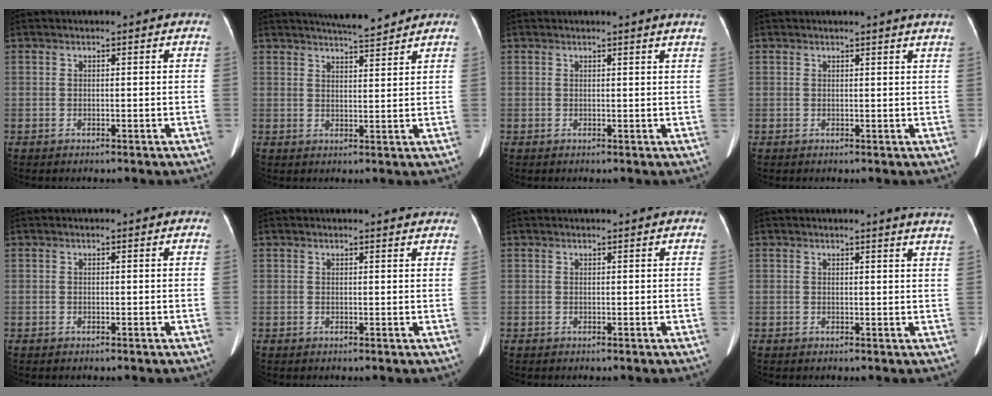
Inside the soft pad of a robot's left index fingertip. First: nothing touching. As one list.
[{"total": 6.8, "force": [6.3, 0.3, 2.5], "torque": [-0.043, 0.007, 0.093]}, {"total": 2.0, "force": [1.8, -0.6, 0.7], "torque": [-0.018, -0.009, 0.015]}, {"total": 2.5, "force": [2.4, -0.5, 0.8], "torque": [-0.013, -0.004, 0.017]}, {"total": 0.0}, {"total": 5.1, "force": [4.9, 0.5, 1.2], "torque": [-0.011, 0.004, 0.037]}, {"total": 1.2, "force": [1.1, -0.1, 0.5], "torque": [-0.005, 0.016, 0.021]}, {"total": 5.3, "force": [5.0, -0.3, 1.9], "torque": [-0.021, -0.012, 0.030]}]